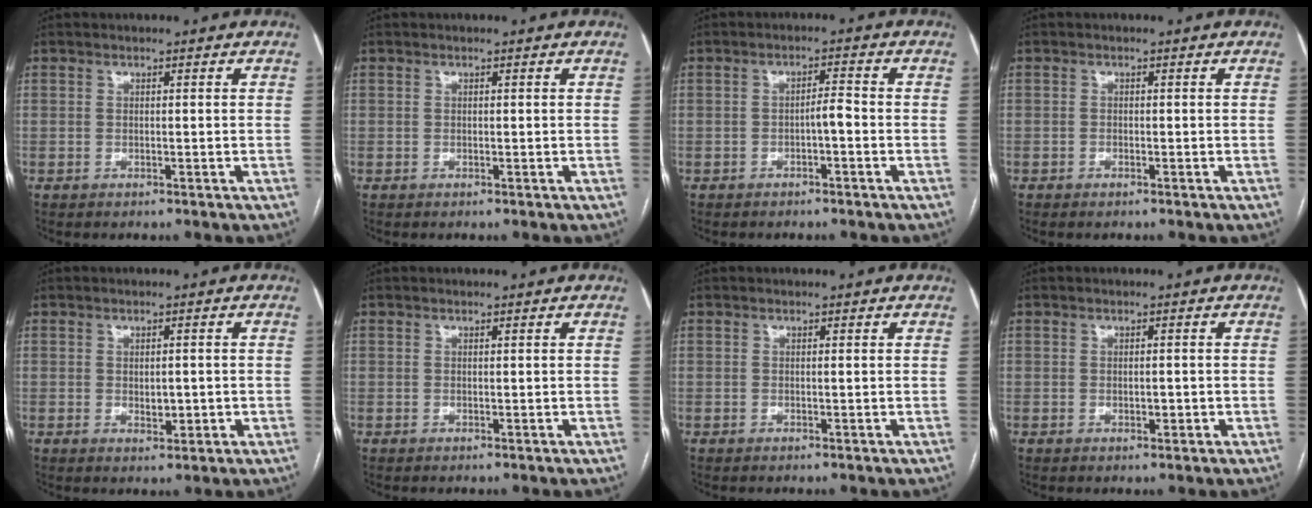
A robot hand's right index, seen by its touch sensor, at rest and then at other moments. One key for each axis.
{"total": 0.0}
{"total": 2.4, "fx": -0.9, "fy": 0.4, "fz": 2.2, "tx": -0.032, "ty": 0.005, "tz": -0.016}
{"total": 0.5, "fx": -0.4, "fy": 0.2, "fz": 0.3, "tx": -0.006, "ty": 0.000, "tz": -0.003}
{"total": 2.6, "fx": -0.3, "fy": 1.3, "fz": 2.2, "tx": -0.034, "ty": -0.002, "tz": 0.001}
{"total": 0.0}
{"total": 0.0}
{"total": 1.5, "fx": -0.3, "fy": 0.6, "fz": 1.3, "tx": -0.022, "ty": 0.000, "tz": -0.002}